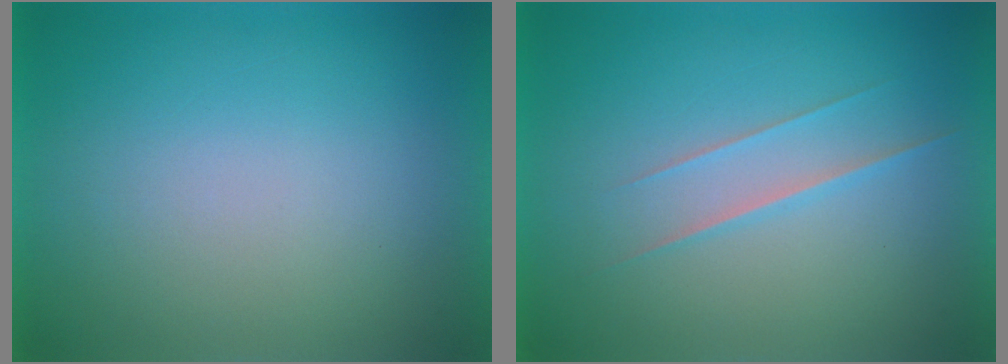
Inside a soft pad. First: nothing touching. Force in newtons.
{"total": 1.5}